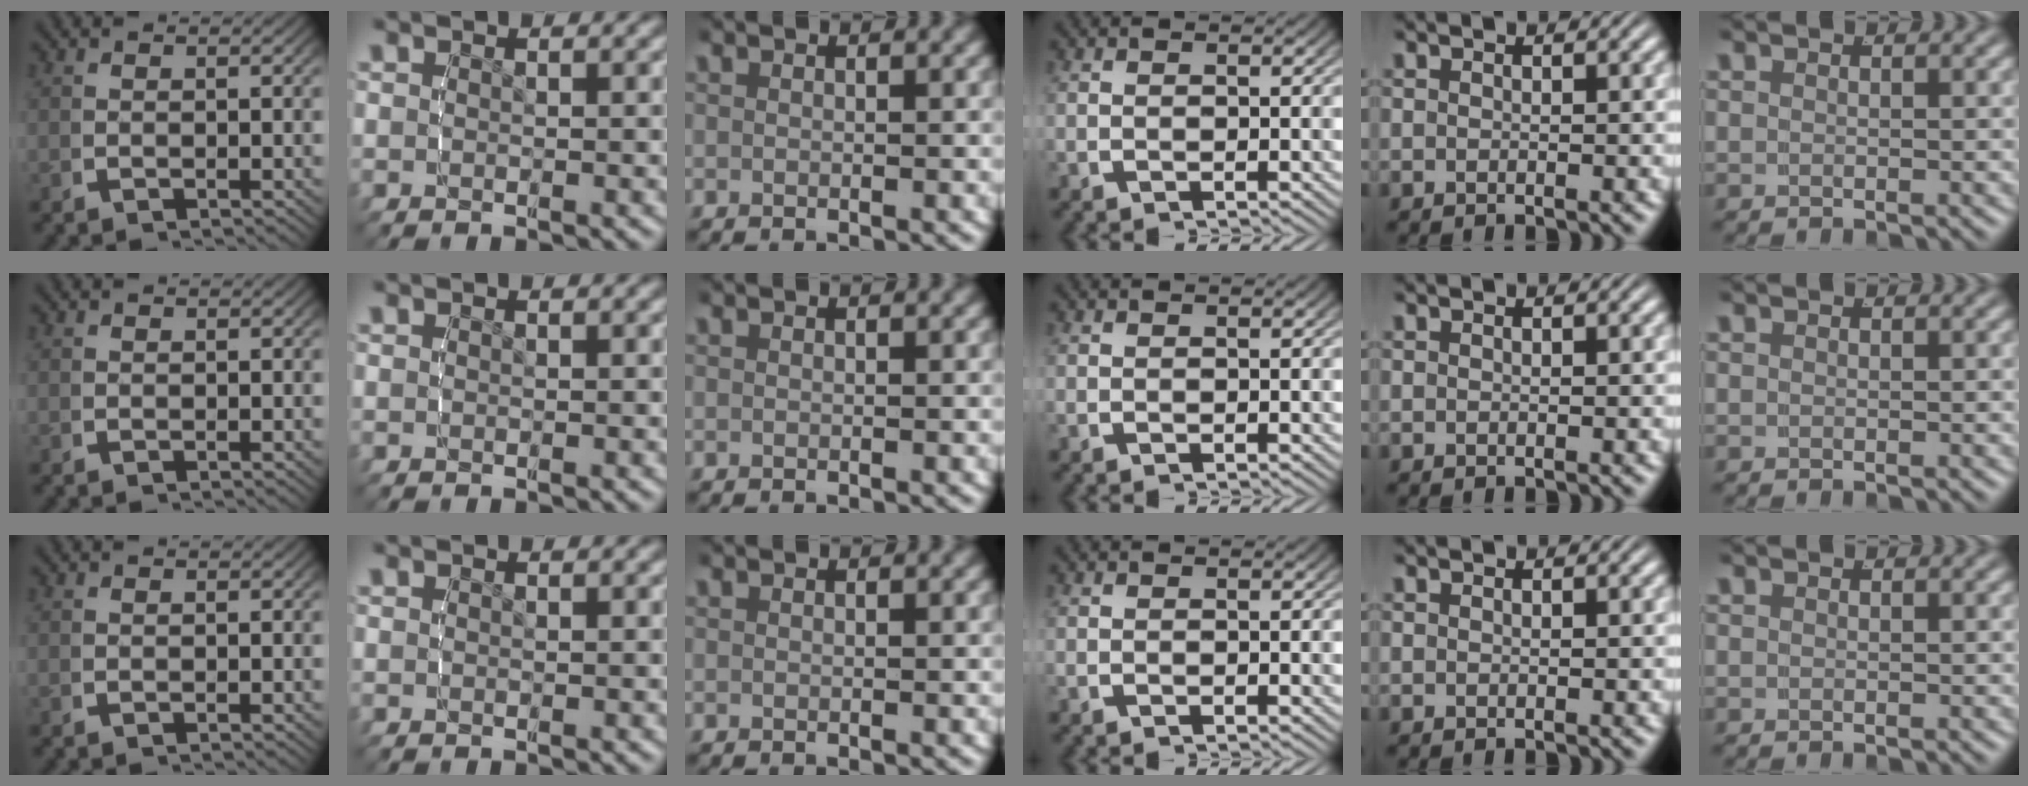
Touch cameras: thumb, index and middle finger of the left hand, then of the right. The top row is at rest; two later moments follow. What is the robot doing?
{"motion": "lift_and_place", "object": "legos"}